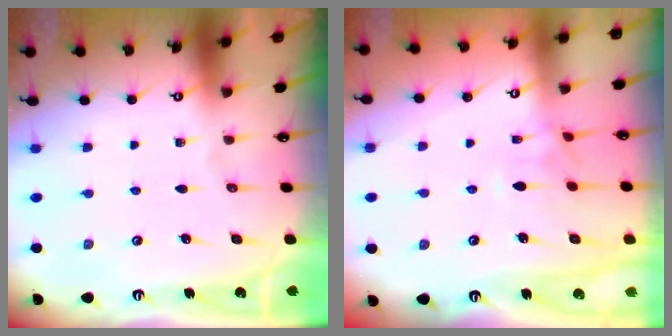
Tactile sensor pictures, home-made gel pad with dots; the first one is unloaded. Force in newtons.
{"total": 1.2, "press": 0.9, "slide": 0.8}